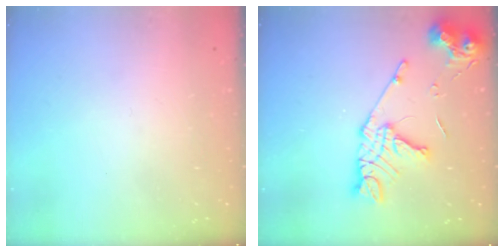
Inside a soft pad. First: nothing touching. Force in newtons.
{"total": 16.1, "press": 16.1, "slide": 1.6}